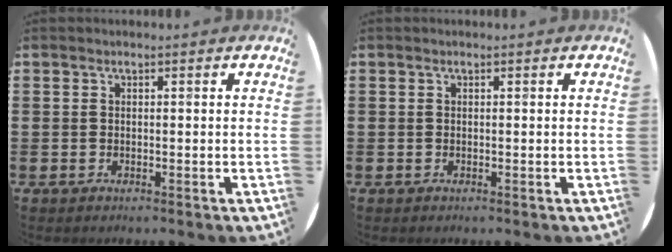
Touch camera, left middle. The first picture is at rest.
{"total": 0.0}